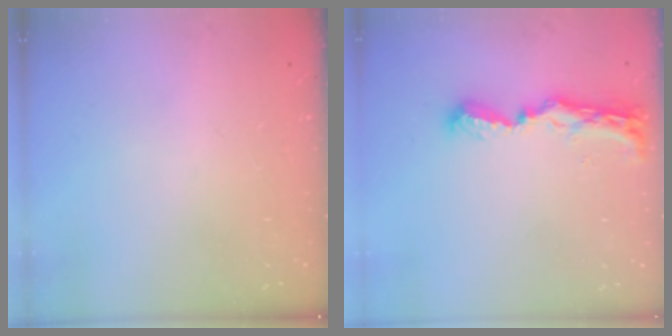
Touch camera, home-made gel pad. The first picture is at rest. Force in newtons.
{"total": 8.7, "press": 8.7, "slide": 0.3}